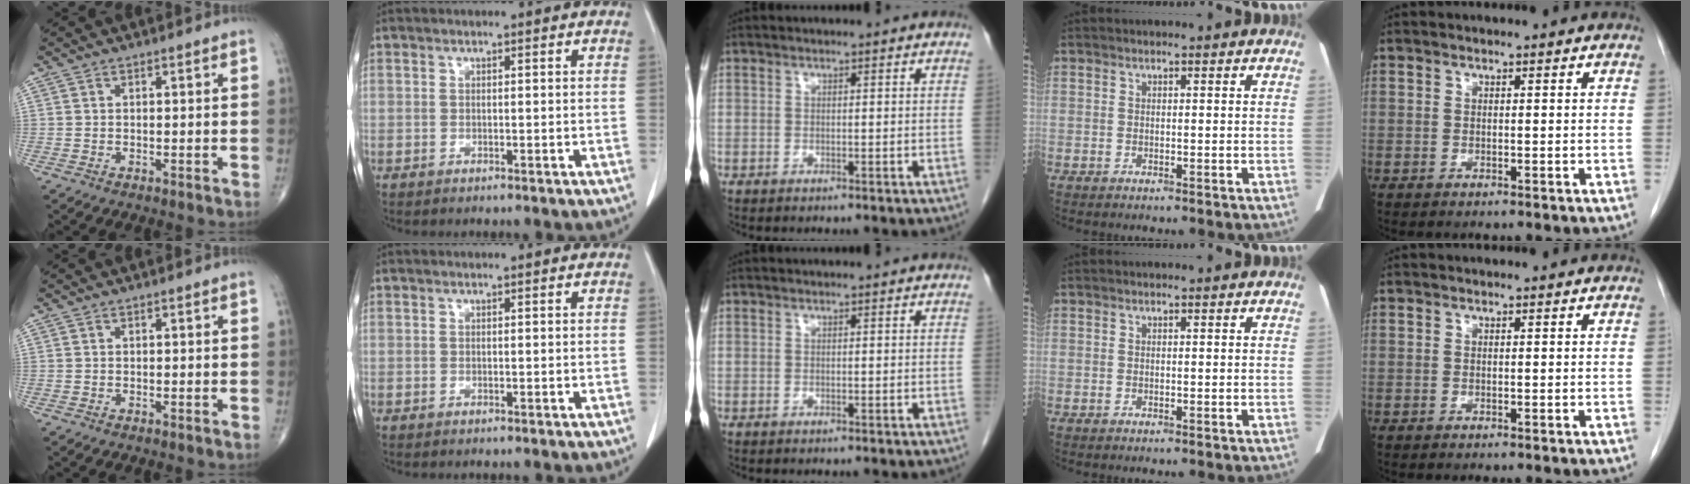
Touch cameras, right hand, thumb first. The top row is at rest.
{}